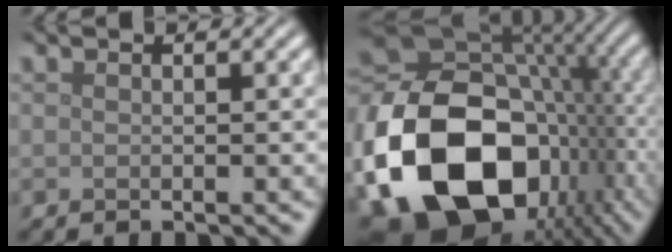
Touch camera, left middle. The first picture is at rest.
{"total": 19.2, "force": [-5.2, 13.9, 12.2], "torque": [-0.261, -0.032, -0.083]}